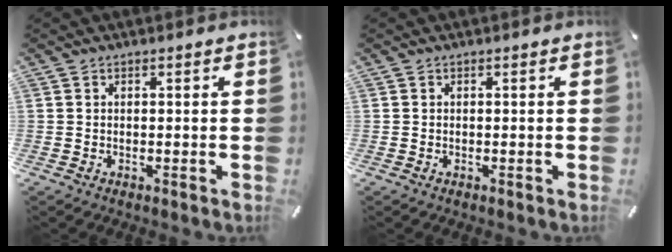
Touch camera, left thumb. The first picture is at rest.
{"total": 0.0}